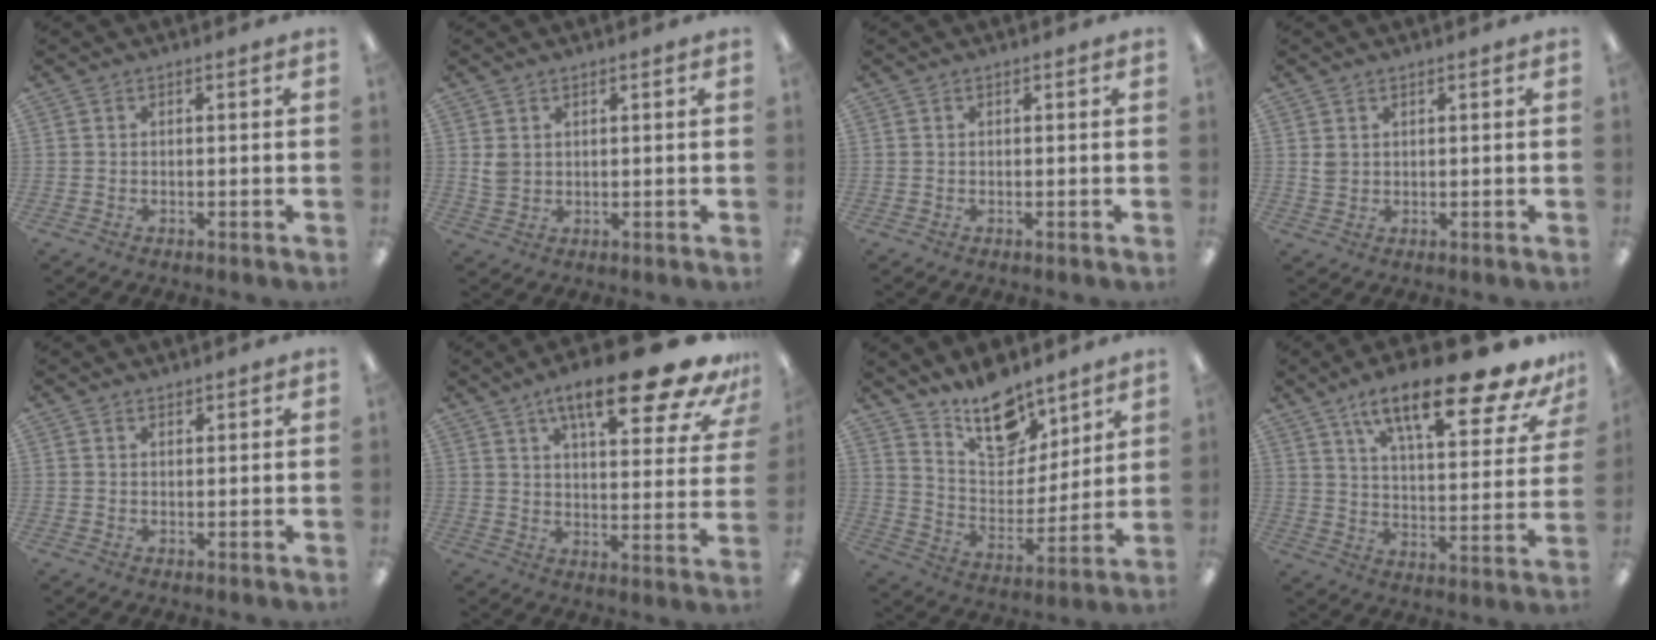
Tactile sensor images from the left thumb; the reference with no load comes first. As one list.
[{"total": 3.1, "force": [1.3, 2.4, 1.4], "torque": [-0.022, -0.002, 0.024]}, {"total": 0.0}, {"total": 2.3, "force": [1.1, 1.8, 1.0], "torque": [-0.014, -0.001, 0.019]}, {"total": 1.1, "force": [1.0, 0.4, 0.1], "torque": [0.005, -0.004, 0.019]}, {"total": 21.5, "force": [14.0, 5.4, 15.4], "torque": [-0.222, -0.089, 0.219]}, {"total": 16.1, "force": [12.3, 8.1, 6.5], "torque": [-0.097, -0.085, 0.224]}, {"total": 22.1, "force": [15.1, 6.0, 15.0], "torque": [-0.226, -0.097, 0.242]}]